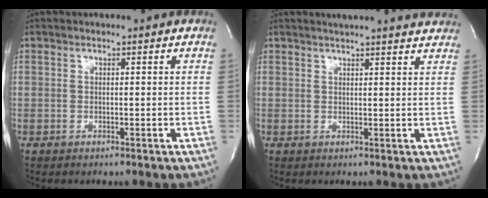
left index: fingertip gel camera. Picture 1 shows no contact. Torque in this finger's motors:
{"motor_torque": [0.02, -0.34, 0.20, 0.00]}